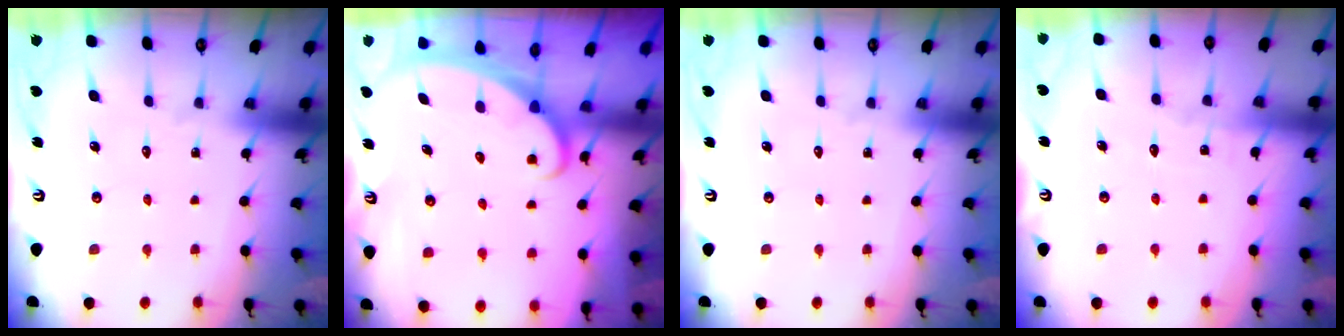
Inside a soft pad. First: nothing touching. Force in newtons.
{"total": 2.3, "press": 2.3, "slide": 0.1}
{"total": 0.0}
{"total": 2.3, "press": 2.3, "slide": 0.2}